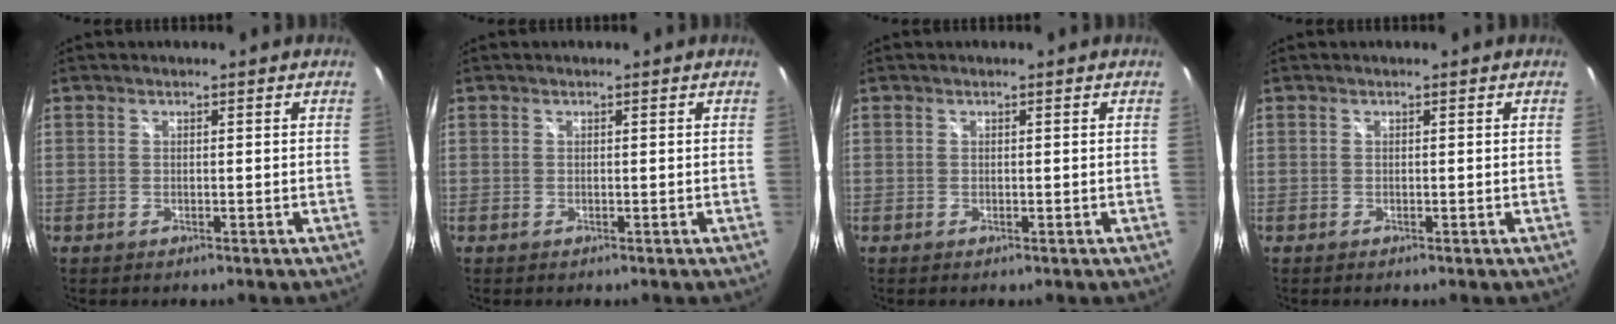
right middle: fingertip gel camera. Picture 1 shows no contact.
{"total": 0.0}
{"total": 0.0}
{"total": 0.0}